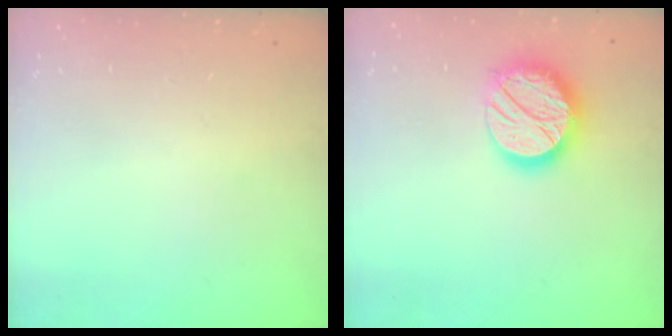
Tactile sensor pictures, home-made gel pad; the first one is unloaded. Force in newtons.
{"total": 16.9, "press": 16.8, "slide": 1.4}